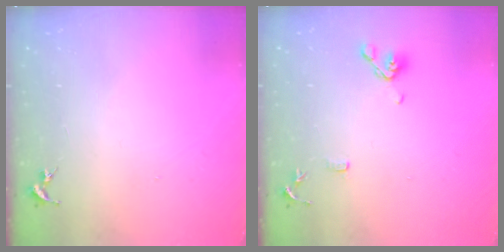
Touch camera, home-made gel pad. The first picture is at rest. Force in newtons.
{"total": 10.5, "press": 10.4, "slide": 1.9}